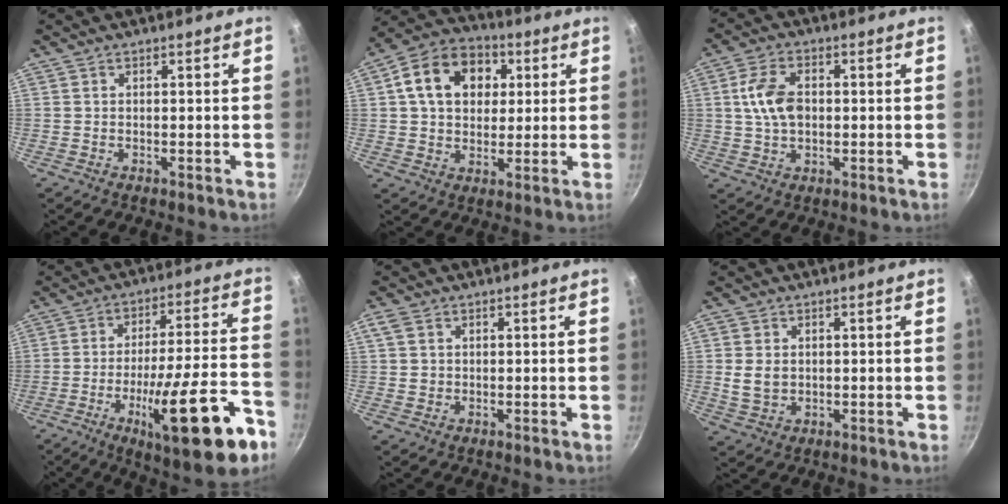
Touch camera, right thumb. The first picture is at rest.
{"total": 14.7, "force": [3.9, 11.0, 8.9], "torque": [-0.127, 0.017, 0.052]}
{"total": 8.4, "force": [0.7, 5.4, 6.3], "torque": [-0.112, 0.011, 0.008]}
{"total": 21.7, "force": [-10.2, 5.0, 18.5], "torque": [-0.252, 0.040, -0.151]}
{"total": 3.2, "force": [0.9, 2.6, 1.5], "torque": [-0.023, -0.002, 0.015]}
{"total": 4.8, "force": [0.4, 3.8, 3.0], "torque": [-0.050, -0.004, 0.012]}